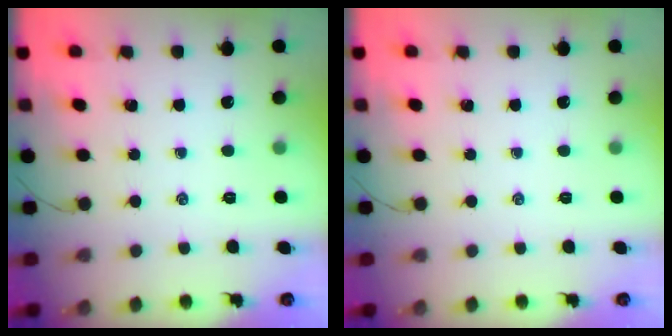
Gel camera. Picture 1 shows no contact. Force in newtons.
{"total": 0.0}